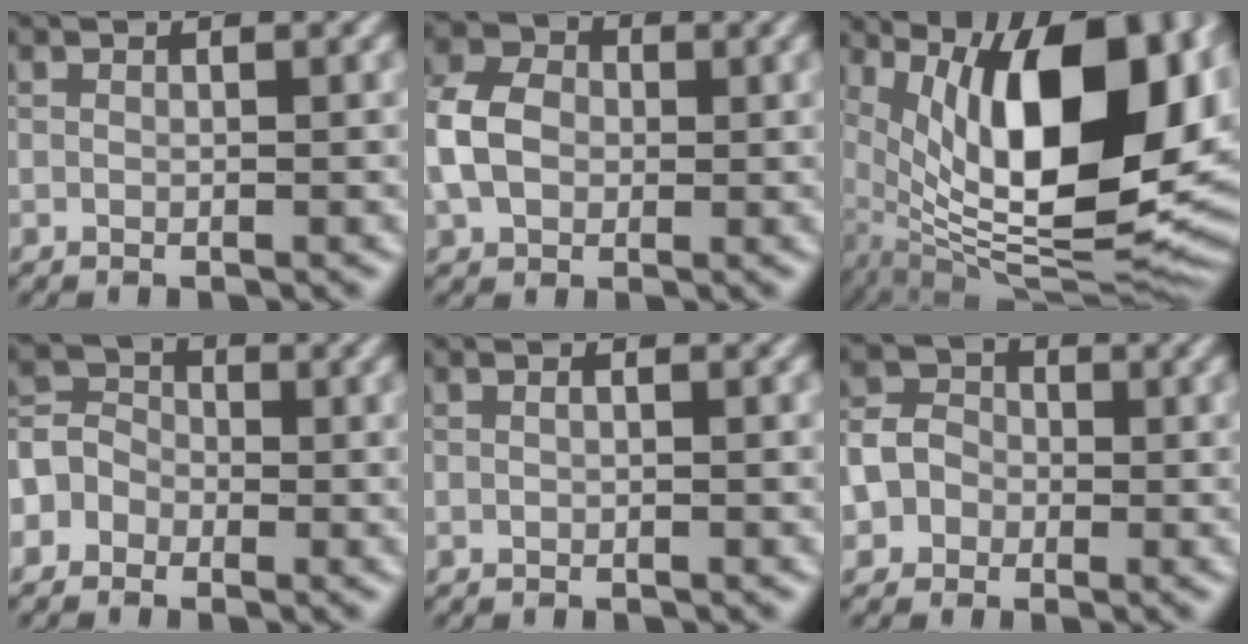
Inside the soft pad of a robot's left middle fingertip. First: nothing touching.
{"total": 5.0, "force": [-0.3, 3.9, 3.1], "torque": [-0.086, 0.008, -0.009]}
{"total": 16.3, "force": [3.8, 7.1, 14.1], "torque": [-0.213, 0.000, 0.082]}
{"total": 2.7, "force": [-1.4, 2.3, 0.5], "torque": [-0.010, 0.006, -0.032]}
{"total": 0.0}
{"total": 3.9, "force": [-1.1, 3.6, 1.2], "torque": [-0.014, 0.006, -0.031]}